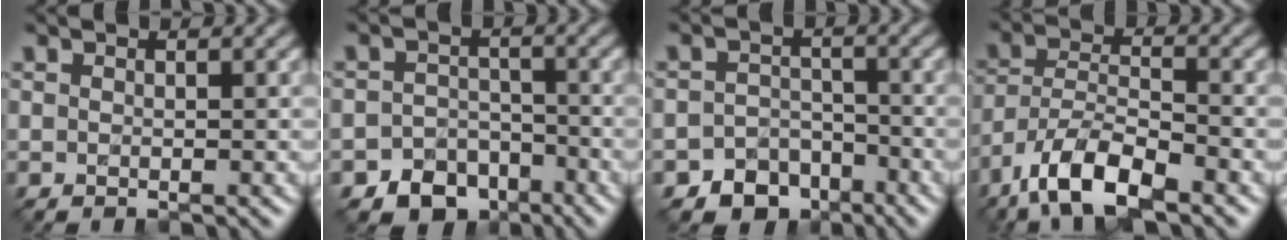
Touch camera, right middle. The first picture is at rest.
{"total": 5.0, "force": [-3.7, 3.3, 0.4], "torque": [0.007, 0.006, -0.052]}
{"total": 4.6, "force": [-3.5, 3.0, 0.0], "torque": [0.011, 0.006, -0.048]}
{"total": 8.2, "force": [-5.8, 2.9, 5.1], "torque": [-0.094, 0.011, -0.113]}